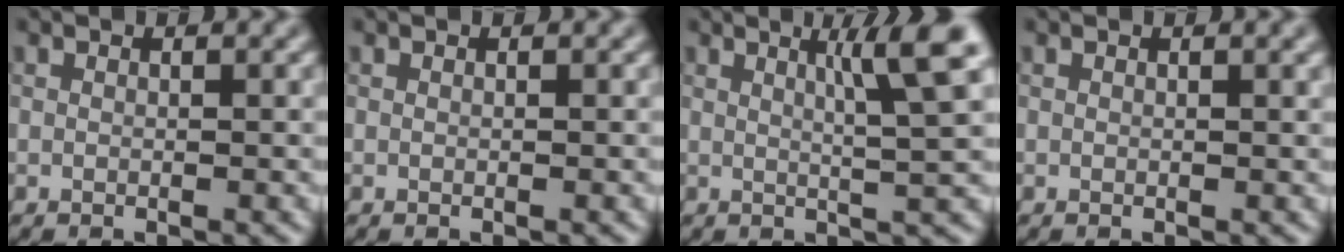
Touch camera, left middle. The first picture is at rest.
{"total": 0.0}
{"total": 5.7, "force": [2.0, 0.8, 5.2], "torque": [-0.072, 0.009, 0.031]}
{"total": 1.1, "force": [0.5, 0.4, 0.9], "torque": [-0.008, 0.005, 0.004]}